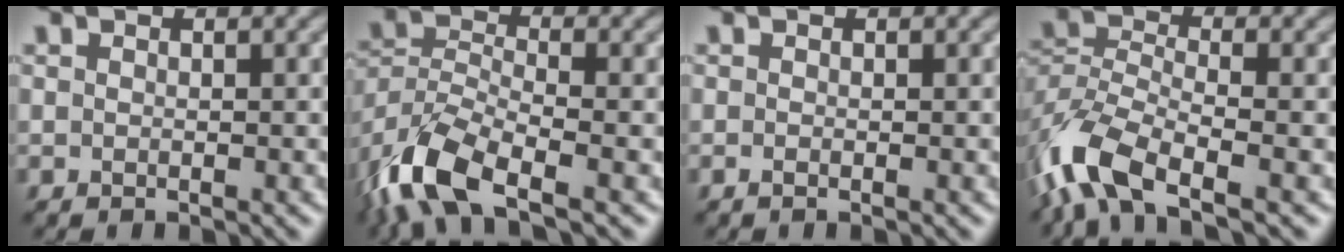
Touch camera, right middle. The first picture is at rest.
{"total": 8.9, "force": [-5.9, 3.3, 5.8], "torque": [-0.125, -0.006, -0.123]}
{"total": 0.0}
{"total": 8.2, "force": [-5.2, 3.5, 5.4], "torque": [-0.123, -0.003, -0.111]}